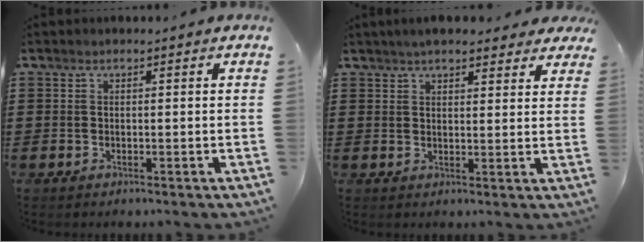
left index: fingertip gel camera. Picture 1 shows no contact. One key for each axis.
{"total": 4.4, "fx": 4.0, "fy": 0.8, "fz": 1.7, "tx": -0.044, "ty": -0.001, "tz": 0.074}